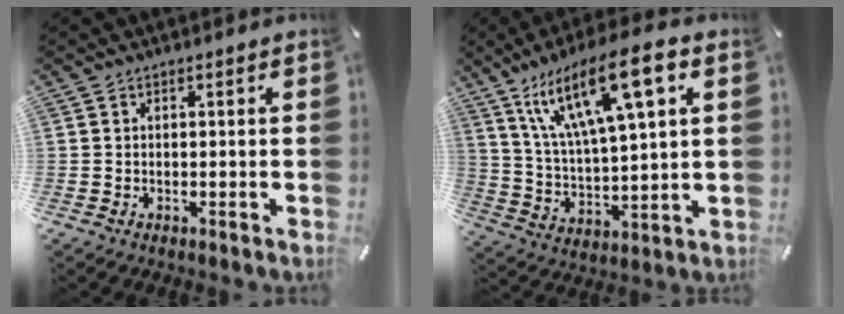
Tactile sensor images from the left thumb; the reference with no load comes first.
{"total": 19.0, "force": [10.3, 6.0, 14.8], "torque": [-0.285, -0.033, 0.169]}